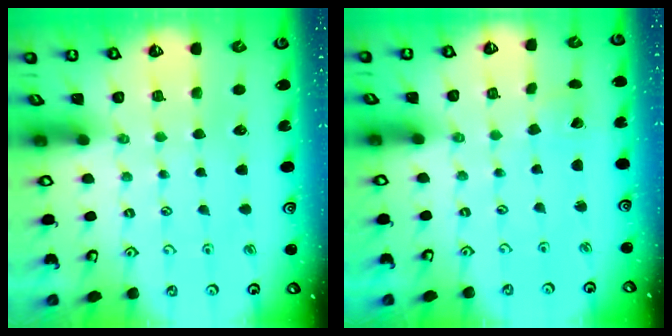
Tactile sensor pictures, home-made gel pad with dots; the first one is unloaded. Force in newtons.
{"total": 1.6, "press": 1.6, "slide": 0.1}